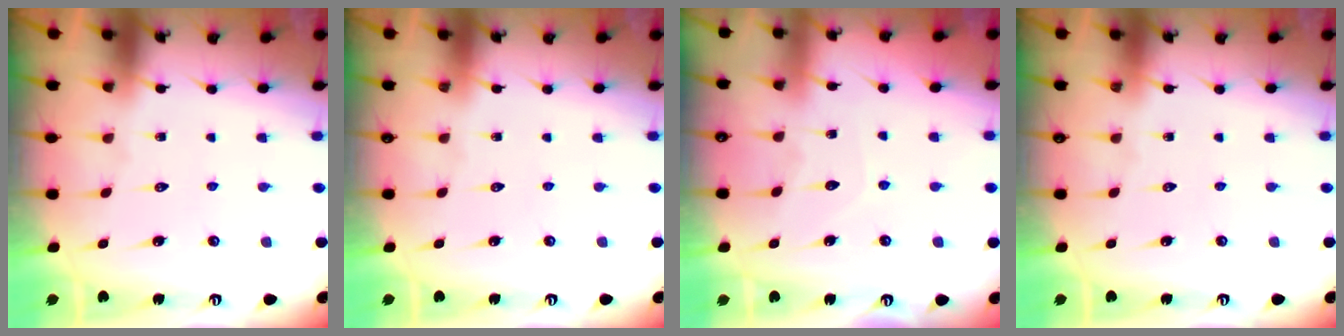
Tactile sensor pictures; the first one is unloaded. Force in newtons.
{"total": 0.0}
{"total": 5.0, "press": 4.9, "slide": 0.6}
{"total": 0.0}